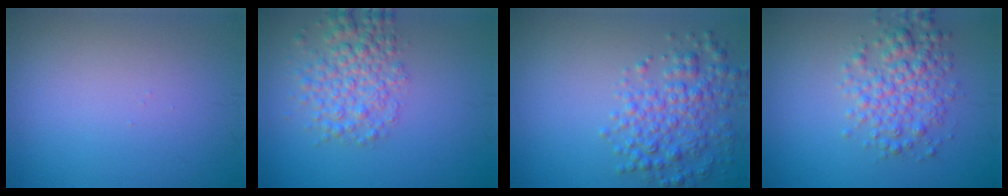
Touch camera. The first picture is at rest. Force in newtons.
{"total": 4.2, "press": 4.2, "slide": 0.1}
{"total": 4.2, "press": 4.2, "slide": 0.1}
{"total": 4.0, "press": 4.0, "slide": 0.1}